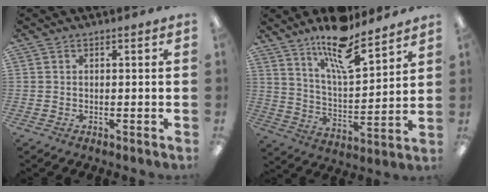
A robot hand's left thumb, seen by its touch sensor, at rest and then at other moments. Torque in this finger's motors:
{"motor_torque": [0.19, 0.18, 1.52, -1.25, 0.10]}